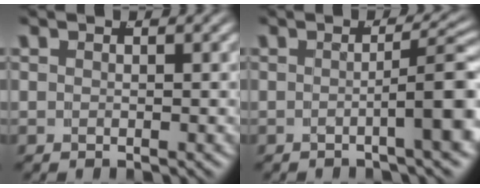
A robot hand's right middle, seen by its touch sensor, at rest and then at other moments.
{"total": 4.9, "force": [-1.4, 0.6, 4.7], "torque": [-0.052, 0.004, -0.022]}